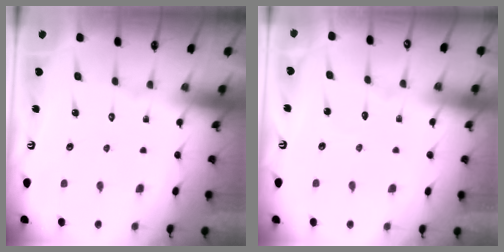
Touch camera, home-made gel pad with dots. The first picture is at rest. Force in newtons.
{"total": 2.4, "press": 2.4, "slide": 0.3}